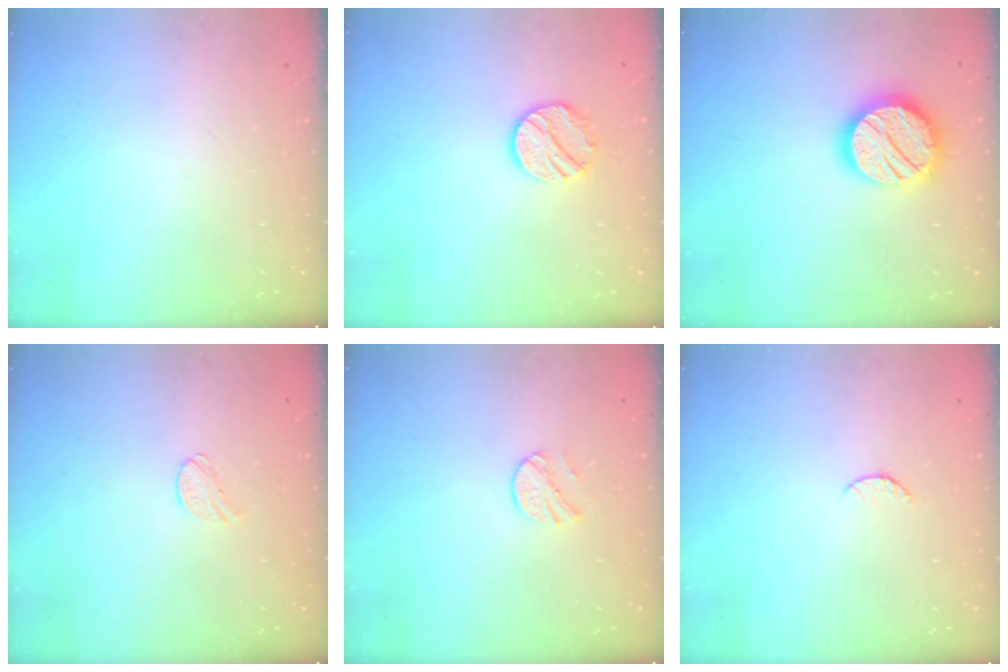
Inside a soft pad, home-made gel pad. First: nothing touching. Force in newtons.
{"total": 10.1, "press": 10.1, "slide": 0.4}
{"total": 16.8, "press": 16.7, "slide": 1.7}
{"total": 5.3, "press": 5.3, "slide": 0.5}
{"total": 7.3, "press": 7.3, "slide": 0.5}
{"total": 5.5, "press": 5.4, "slide": 0.6}